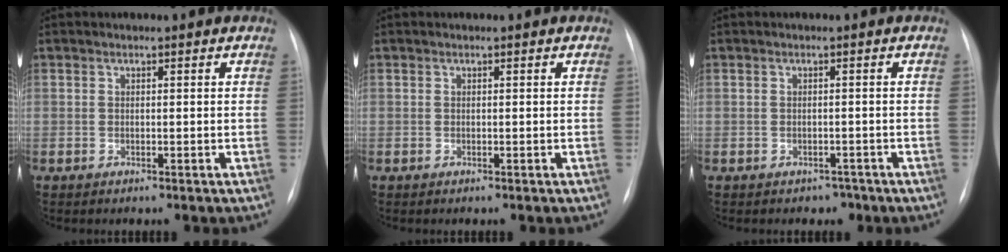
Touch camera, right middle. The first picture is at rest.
{"total": 0.0}
{"total": 1.8, "force": [-1.2, 1.2, 0.0], "torque": [0.001, 0.006, -0.016]}